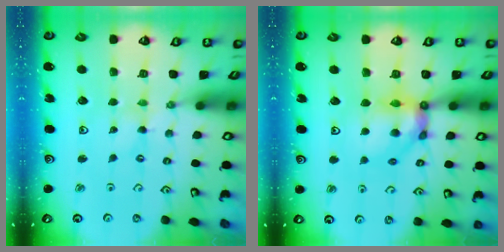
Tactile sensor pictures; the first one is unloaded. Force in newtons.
{"total": 10.9, "press": 10.8, "slide": 1.6}